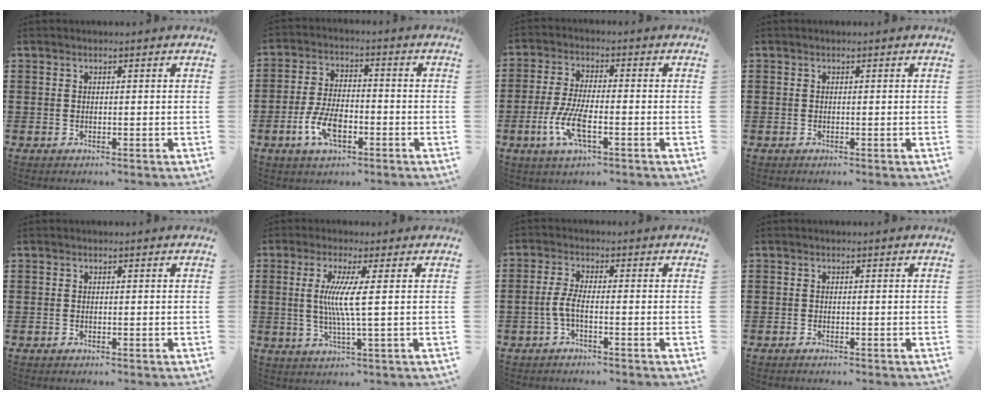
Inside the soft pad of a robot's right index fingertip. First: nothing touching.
{"total": 6.9, "force": [-2.7, 3.3, 5.4], "torque": [-0.122, 0.001, -0.055]}
{"total": 6.9, "force": [-2.6, 2.0, 6.0], "torque": [-0.140, -0.013, -0.052]}
{"total": 0.0}
{"total": 0.0}
{"total": 6.3, "force": [0.8, -0.5, 6.3], "torque": [-0.127, -0.014, 0.006]}
{"total": 3.2, "force": [-1.5, 0.6, 2.8], "torque": [-0.071, -0.008, -0.034]}
{"total": 0.7, "force": [-0.7, -0.1, 0.0], "torque": [-0.002, -0.003, -0.015]}